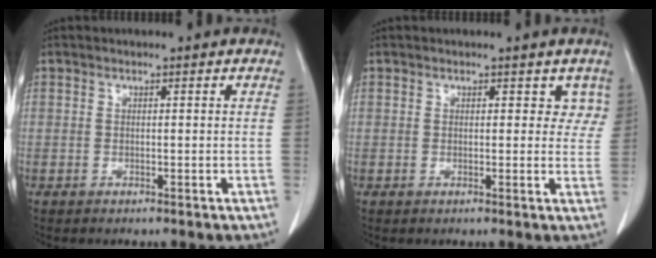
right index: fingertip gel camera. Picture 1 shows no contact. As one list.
[{"total": 3.0, "force": [1.8, 2.0, 1.4], "torque": [0.010, 0.001, 0.014]}]